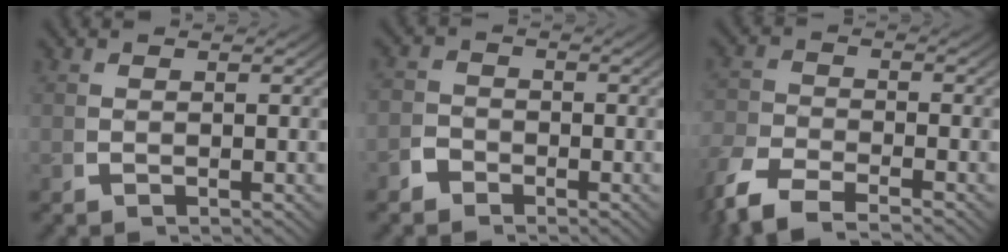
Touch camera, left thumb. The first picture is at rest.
{"total": 2.0, "force": [-1.4, 1.5, 0.1], "torque": [0.006, -0.007, -0.027]}
{"total": 5.2, "force": [-4.0, 2.4, 2.3], "torque": [-0.051, -0.013, -0.066]}